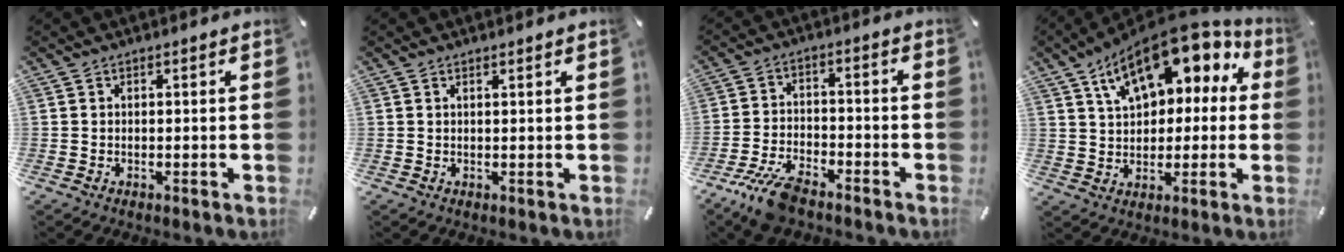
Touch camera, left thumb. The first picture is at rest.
{"total": 0.7, "force": [0.6, -0.1, 0.4], "torque": [-0.006, -0.002, 0.010]}
{"total": 9.0, "force": [-6.8, 3.0, 5.1], "torque": [-0.109, 0.025, -0.127]}
{"total": 15.6, "force": [8.6, 8.8, 9.7], "torque": [-0.167, -0.043, 0.153]}